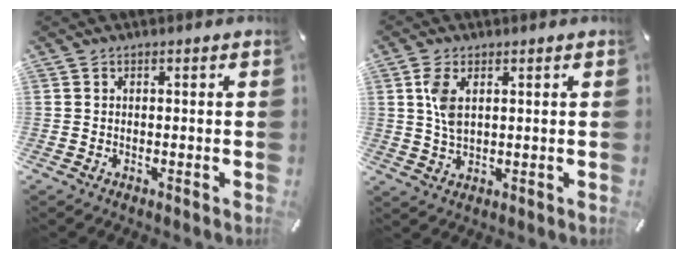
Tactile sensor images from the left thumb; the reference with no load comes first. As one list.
[{"total": 5.4, "force": [1.9, 2.9, 4.1], "torque": [-0.105, 0.002, 0.028]}]